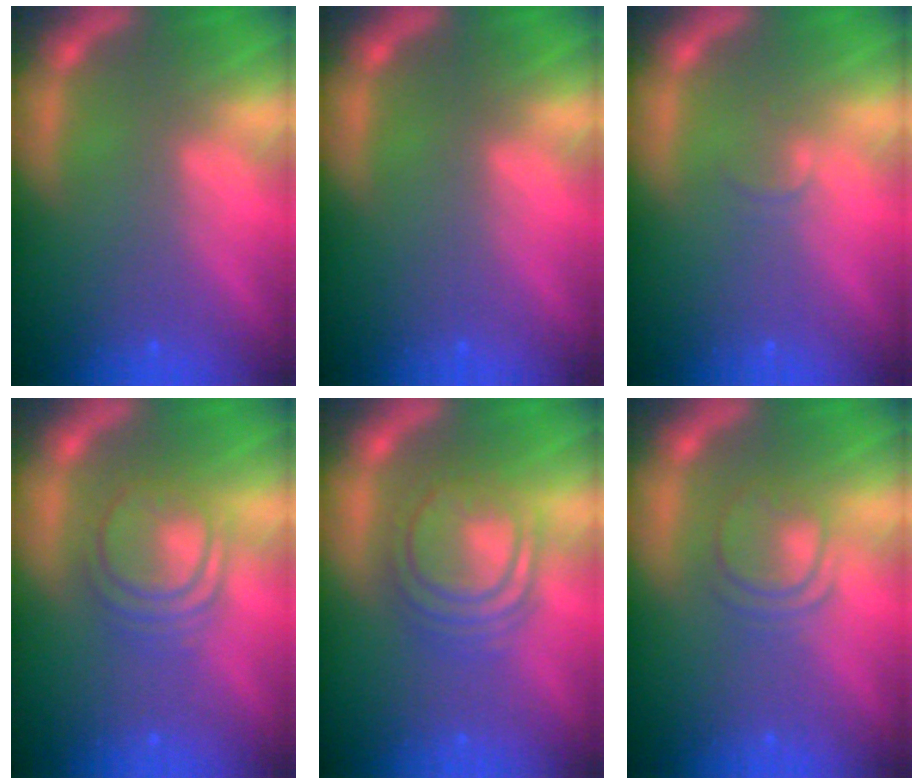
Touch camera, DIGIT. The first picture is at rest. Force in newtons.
{"total": 0.0}
{"total": 1.0}
{"total": 5.6}
{"total": 7.1}
{"total": 3.5}